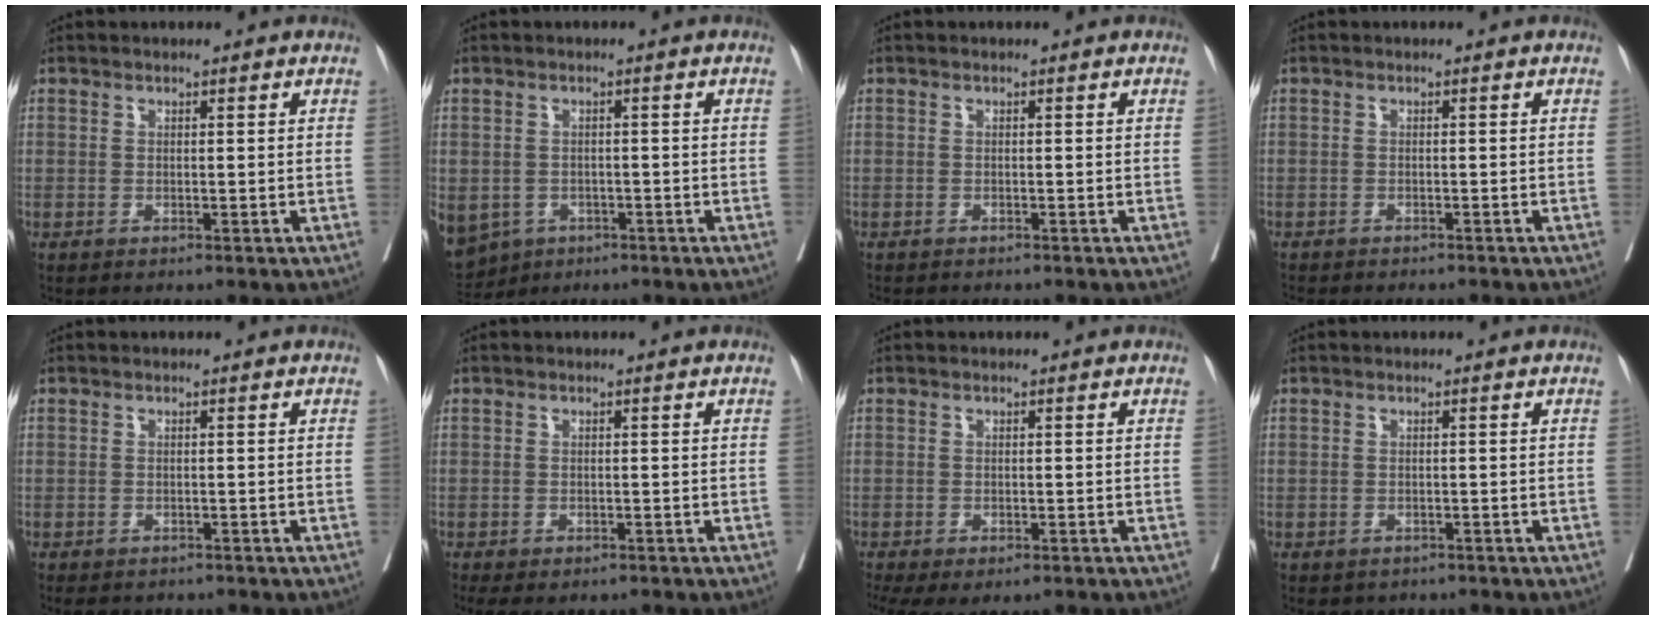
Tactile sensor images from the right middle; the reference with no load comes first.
{"total": 14.3, "force": [-6.8, 11.3, 5.6], "torque": [-0.175, -0.012, -0.087]}
{"total": 2.5, "force": [-2.3, 0.5, 0.9], "torque": [-0.019, -0.006, -0.028]}
{"total": 6.4, "force": [-5.7, 1.4, 2.5], "torque": [-0.029, -0.006, -0.075]}
{"total": 4.1, "force": [-3.5, 1.9, 1.0], "torque": [-0.008, -0.001, -0.043]}
{"total": 4.9, "force": [-3.7, 2.3, 2.2], "torque": [-0.028, -0.006, -0.050]}
{"total": 8.7, "force": [-5.5, 4.2, 5.2], "torque": [-0.122, -0.011, -0.076]}
{"total": 2.5, "force": [-2.0, 1.5, 0.3], "torque": [-0.006, 0.001, -0.025]}